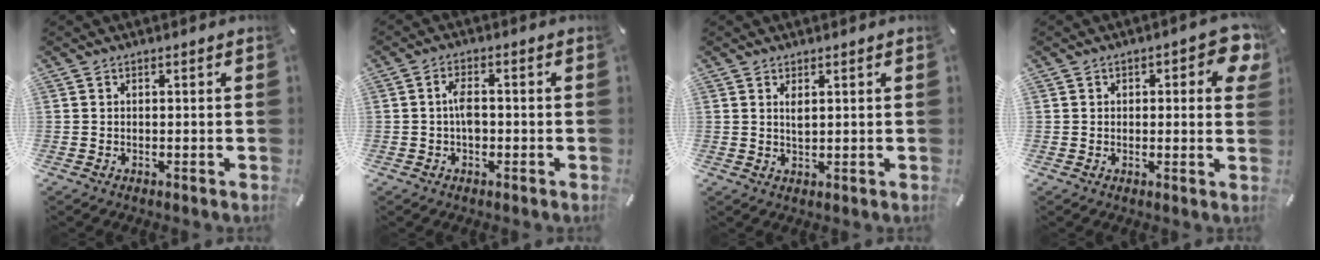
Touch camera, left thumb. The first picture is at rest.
{"total": 3.8, "force": [-0.5, 2.0, 3.2], "torque": [-0.059, 0.007, -0.008]}
{"total": 2.1, "force": [0.9, 0.8, 1.7], "torque": [-0.045, -0.001, 0.014]}
{"total": 5.2, "force": [1.7, 3.0, 3.9], "torque": [-0.038, -0.002, 0.022]}